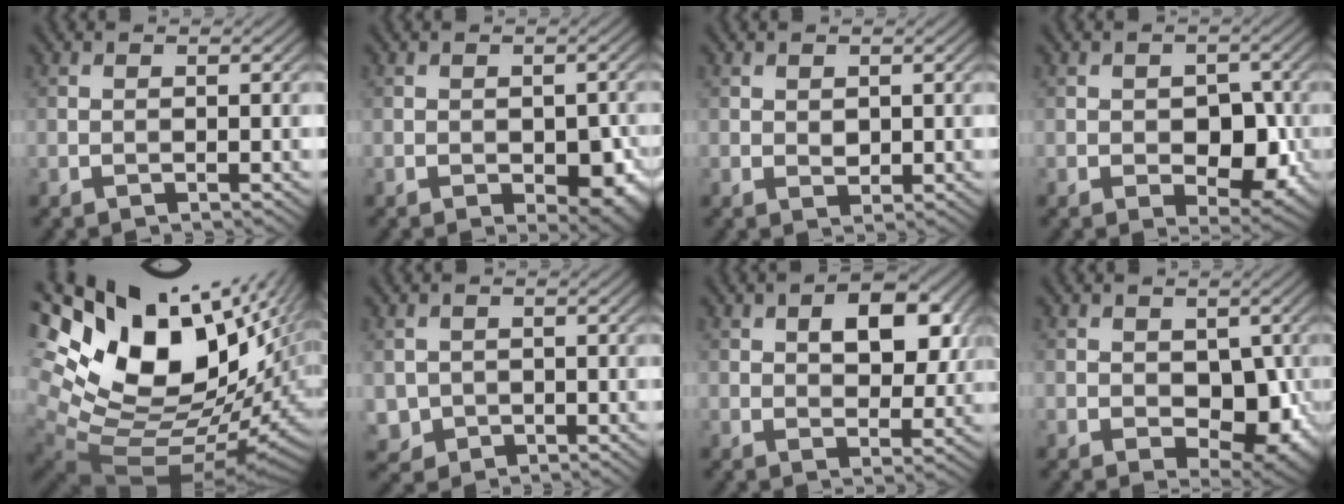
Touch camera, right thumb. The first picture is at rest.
{"total": 4.7, "force": [-1.2, 2.7, 3.7], "torque": [-0.047, -0.016, -0.011]}
{"total": 1.3, "force": [0.4, 1.0, 0.7], "torque": [-0.018, -0.004, 0.010]}
{"total": 5.8, "force": [-0.9, 3.8, 4.3], "torque": [-0.062, -0.011, -0.012]}
{"total": 19.5, "force": [8.1, 10.2, 14.5], "torque": [-0.269, -0.001, 0.170]}
{"total": 2.6, "force": [0.1, 2.5, 0.5], "torque": [-0.021, -0.013, 0.003]}
{"total": 8.3, "force": [2.8, 4.8, 6.2], "torque": [-0.093, 0.002, 0.044]}
{"total": 7.2, "force": [-0.5, 4.9, 5.3], "torque": [-0.081, -0.019, 0.000]}